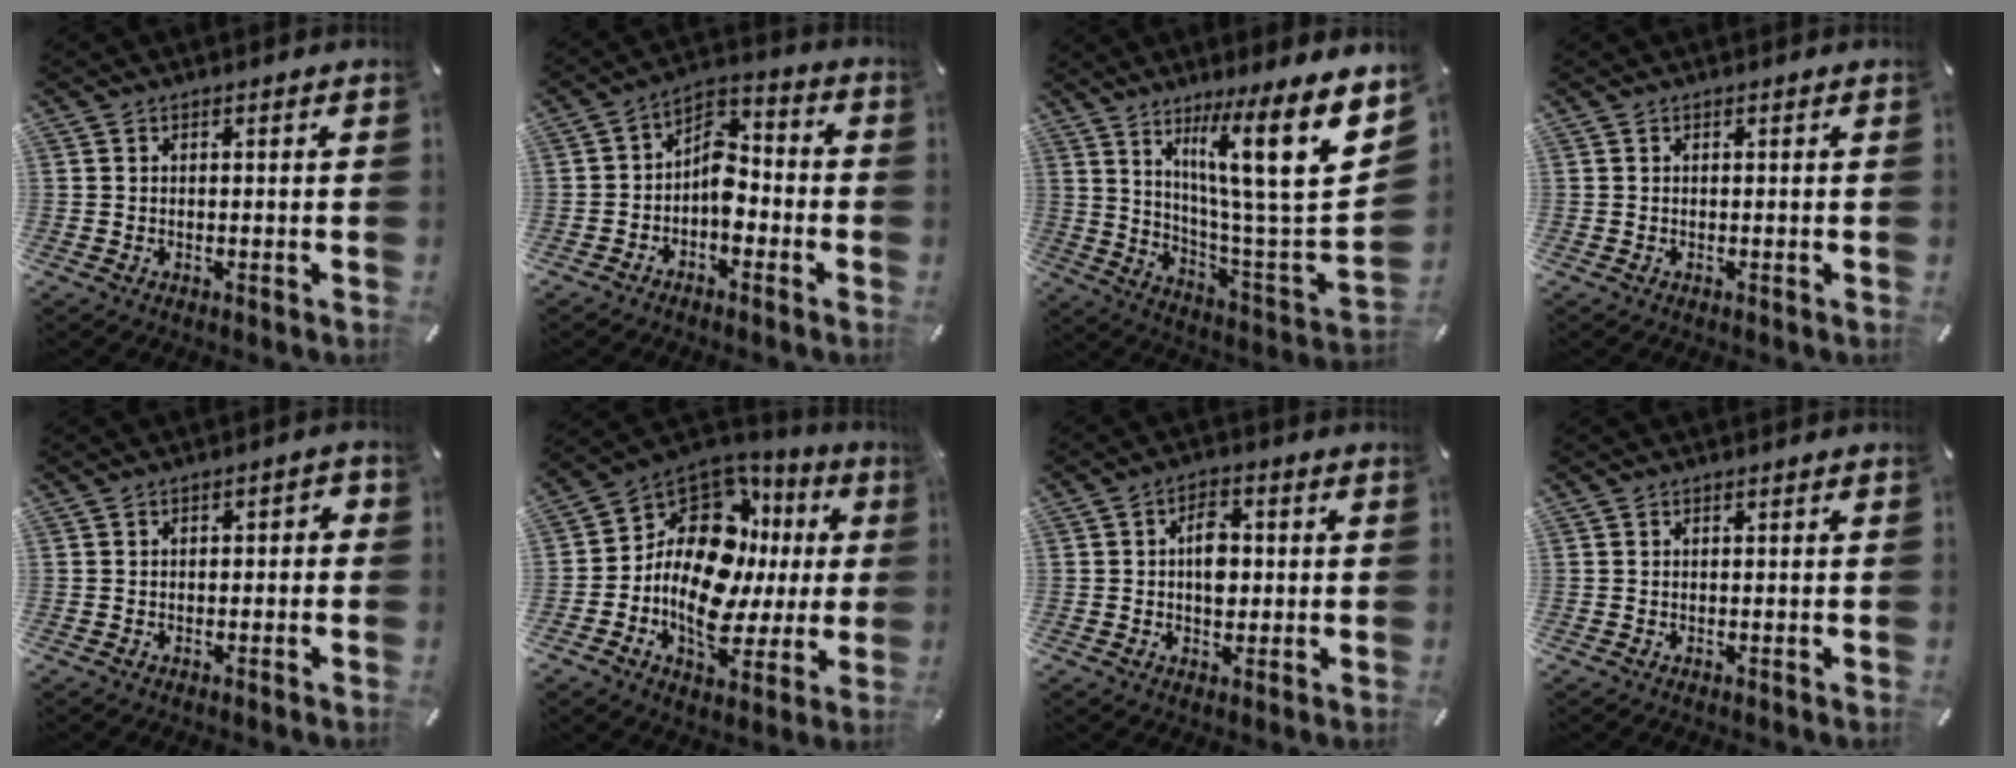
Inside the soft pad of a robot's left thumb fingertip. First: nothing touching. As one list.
[{"total": 8.4, "force": [-3.8, 5.5, 5.1], "torque": [-0.094, 0.015, -0.074]}, {"total": 18.9, "force": [9.9, 2.4, 16.0], "torque": [-0.253, -0.081, 0.142]}, {"total": 0.0}, {"total": 2.2, "force": [-1.4, 1.1, 1.4], "torque": [-0.024, 0.009, -0.027]}, {"total": 17.7, "force": [0.2, 12.3, 12.7], "torque": [-0.239, -0.024, -0.001]}, {"total": 6.4, "force": [0.3, 4.0, 4.9], "torque": [-0.063, -0.001, -0.001]}, {"total": 0.0}]